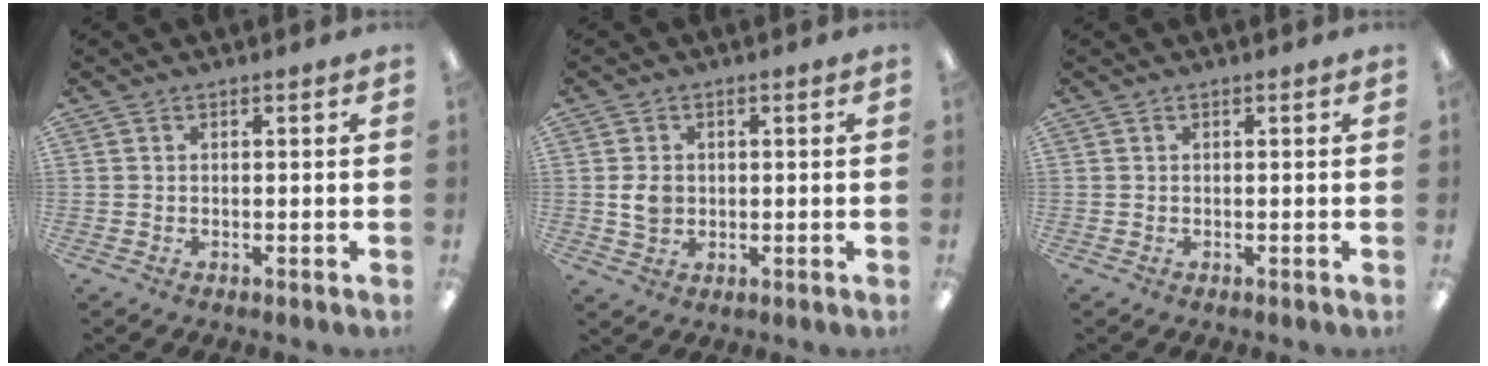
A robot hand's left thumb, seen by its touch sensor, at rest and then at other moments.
{"total": 4.2, "force": [0.2, 3.5, 2.3], "torque": [-0.042, 0.003, 0.001]}
{"total": 0.0}